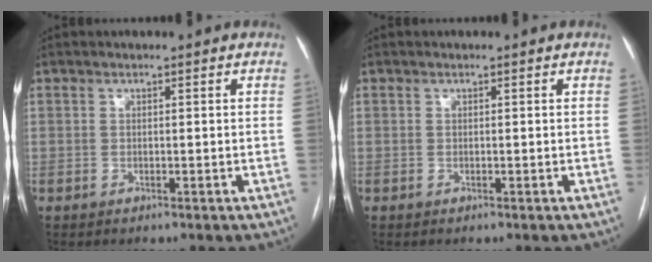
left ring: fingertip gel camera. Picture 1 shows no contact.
{"total": 0.0}